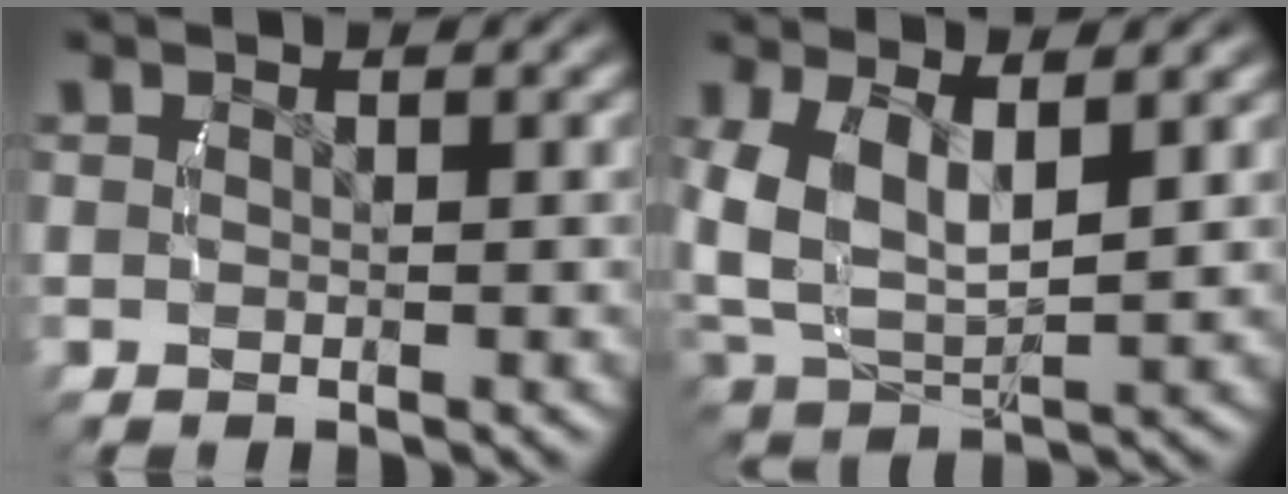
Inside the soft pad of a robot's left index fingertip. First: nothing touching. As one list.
[{"total": 7.3, "force": [0.8, 5.3, 5.0], "torque": [-0.130, -0.027, 0.026]}]